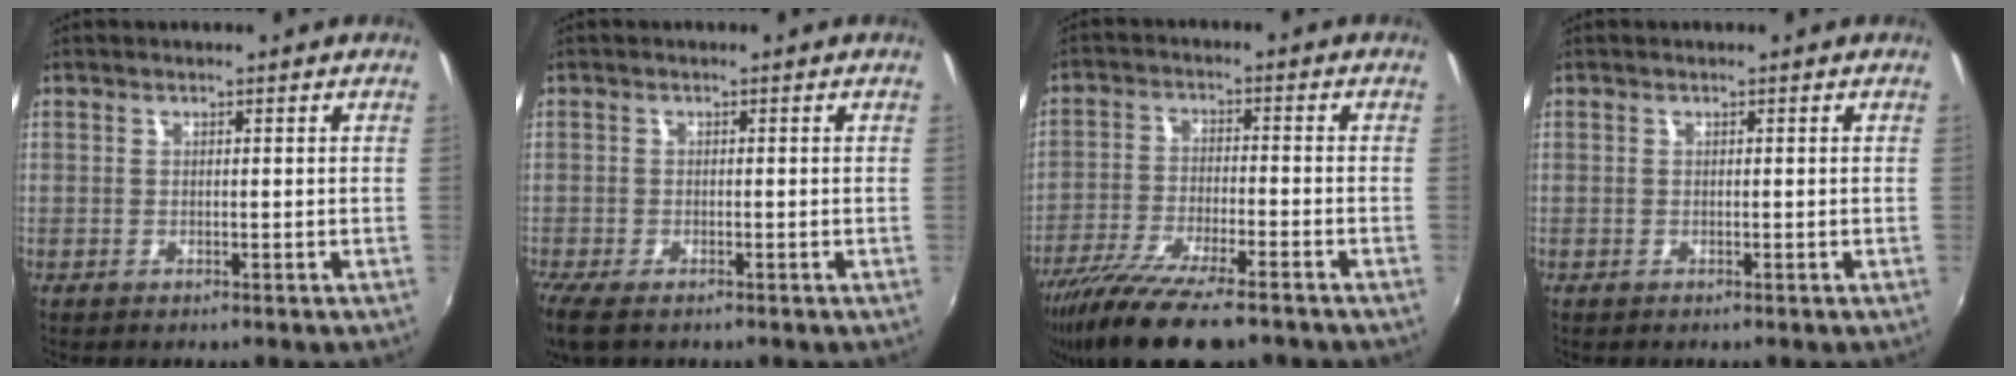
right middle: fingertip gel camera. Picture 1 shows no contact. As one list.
[{"total": 5.4, "force": [-3.8, 1.7, 3.4], "torque": [-0.081, -0.025, -0.070]}, {"total": 15.8, "force": [-12.1, 3.4, 9.6], "torque": [-0.199, -0.044, -0.212]}, {"total": 0.0}]